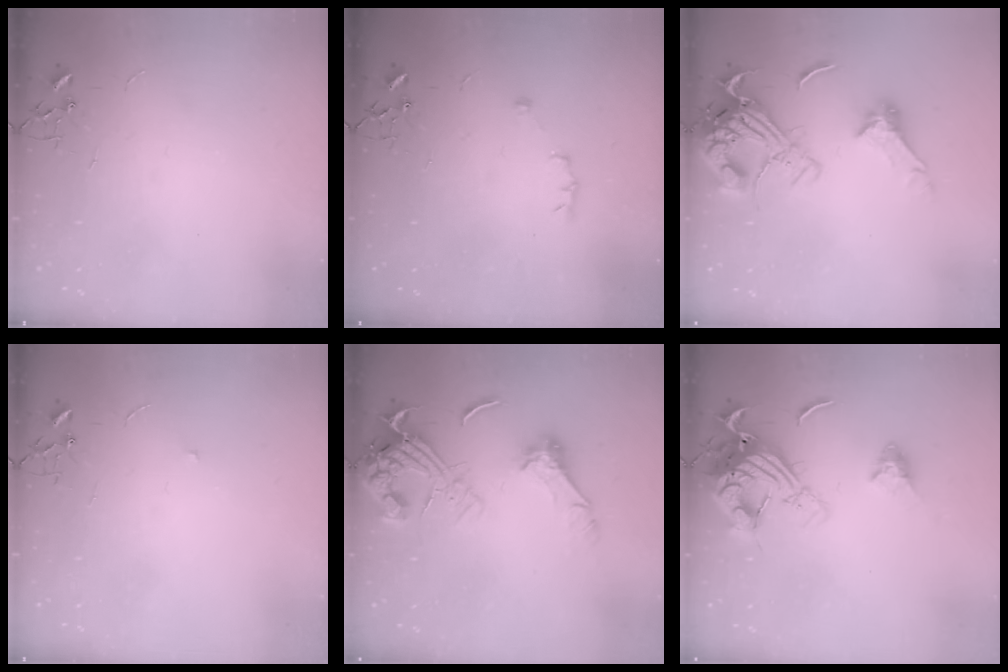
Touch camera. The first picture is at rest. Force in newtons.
{"total": 5.7, "press": 5.6, "slide": 1.3}
{"total": 20.6, "press": 20.5, "slide": 2.2}
{"total": 4.0, "press": 3.8, "slide": 1.2}
{"total": 17.0, "press": 16.9, "slide": 1.9}
{"total": 17.5, "press": 17.4, "slide": 1.9}